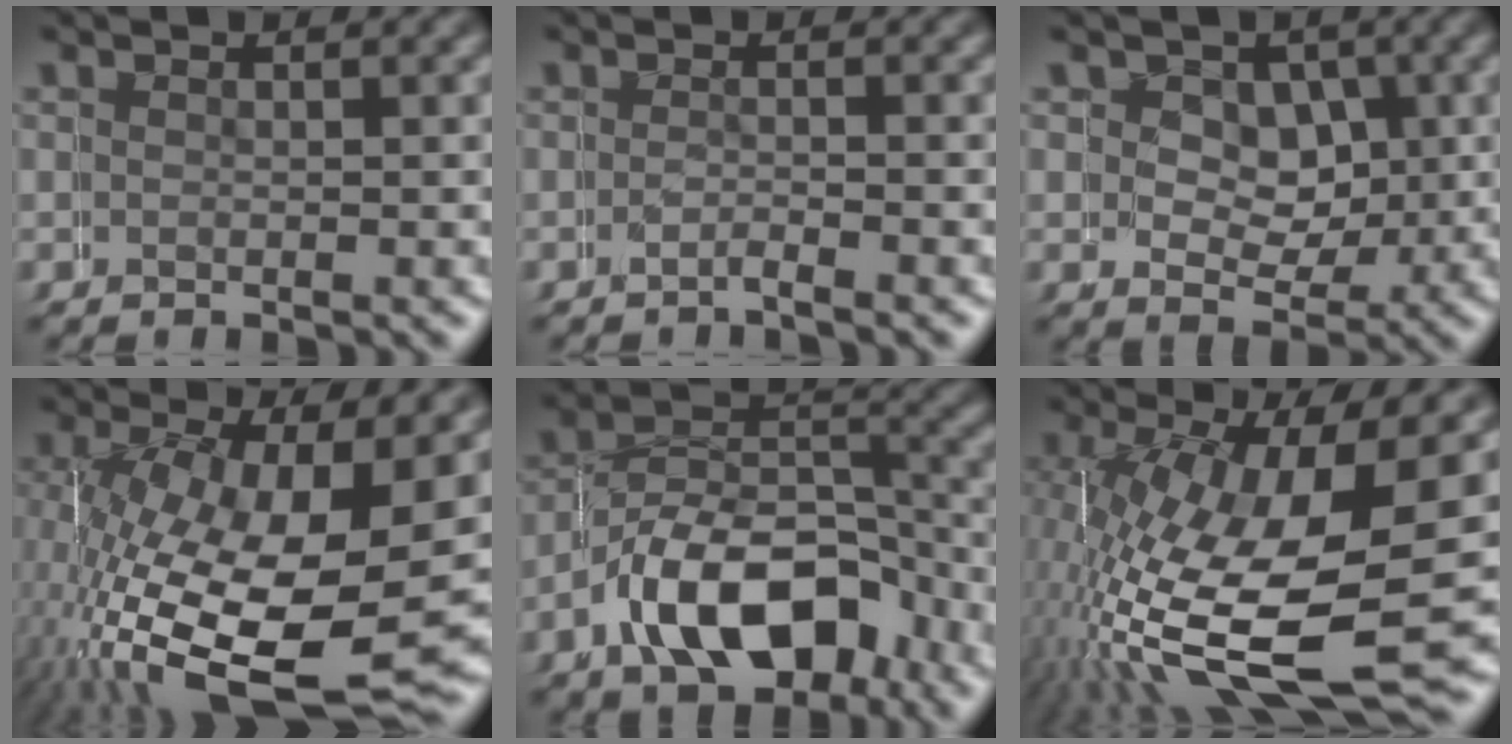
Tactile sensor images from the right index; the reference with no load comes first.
{"total": 1.0, "force": [-0.9, -0.1, -0.4], "torque": [0.009, 0.002, -0.020]}
{"total": 4.5, "force": [2.0, 4.0, 0.4], "torque": [-0.007, -0.021, 0.036]}
{"total": 12.6, "force": [-1.5, 6.7, 10.5], "torque": [-0.227, -0.067, 0.022]}
{"total": 8.0, "force": [-4.1, 5.5, 4.1], "torque": [-0.062, -0.017, -0.062]}
{"total": 12.5, "force": [-2.6, 6.1, 10.6], "torque": [-0.222, -0.053, -0.006]}